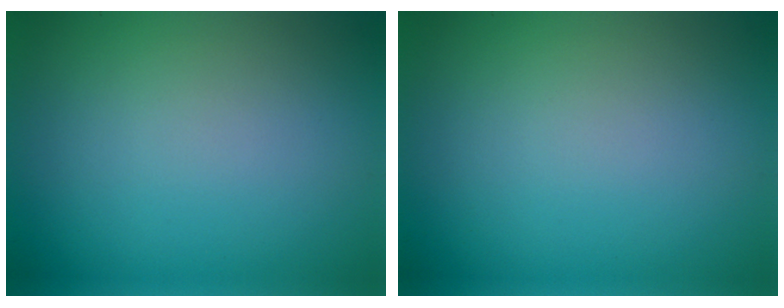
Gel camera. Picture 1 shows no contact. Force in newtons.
{"total": 0.0}